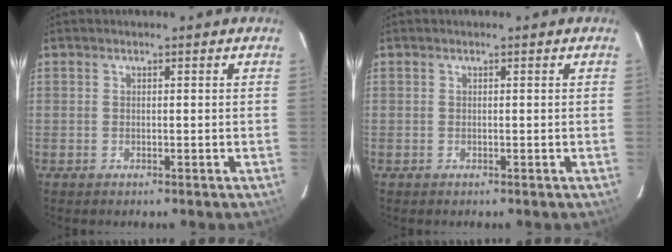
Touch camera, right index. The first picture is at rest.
{"total": 0.0}